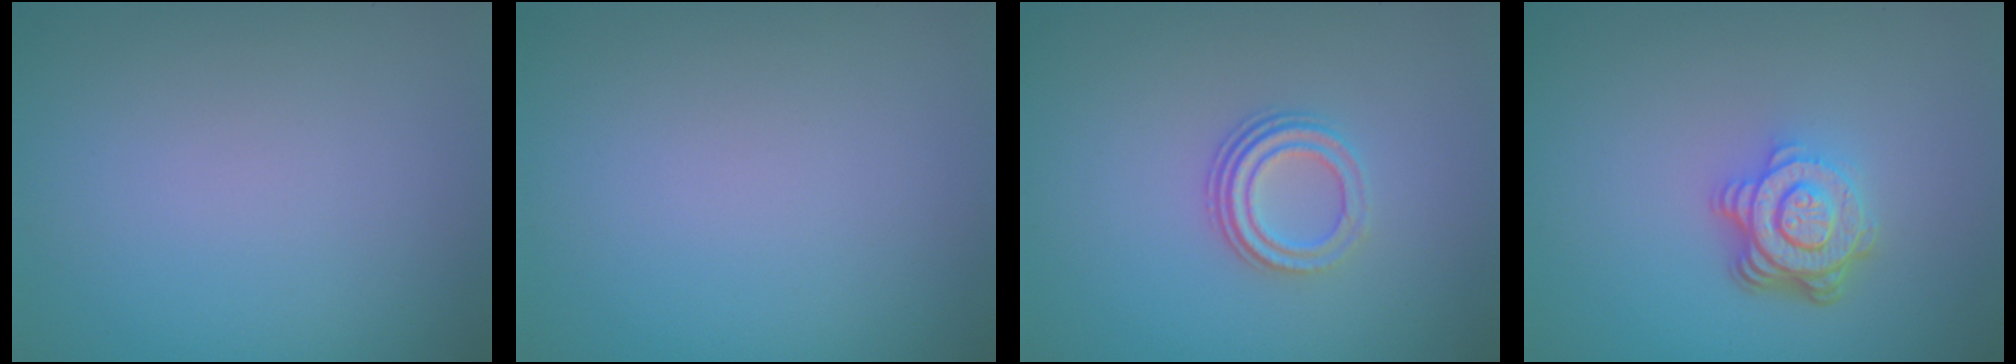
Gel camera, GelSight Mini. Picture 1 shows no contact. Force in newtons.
{"total": 0.0}
{"total": 2.9, "press": 2.0, "slide": 2.0}
{"total": 4.7, "press": 3.4, "slide": 3.2}